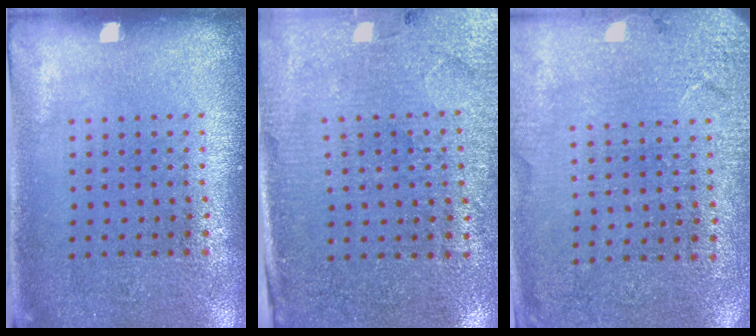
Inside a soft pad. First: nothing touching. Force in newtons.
{"total": 3.0, "press": 2.8, "slide": 0.9}
{"total": 2.5, "press": 2.5, "slide": 0.2}